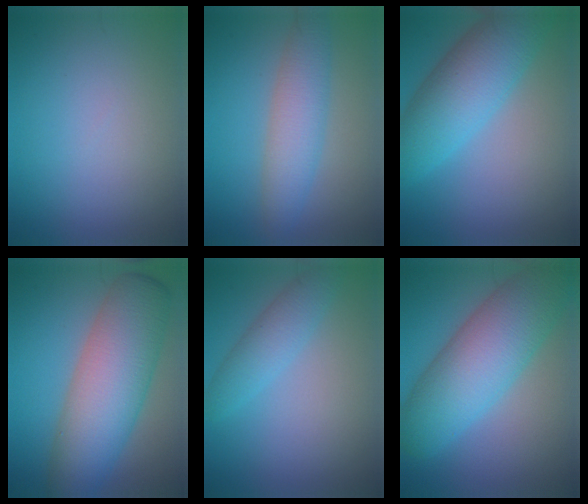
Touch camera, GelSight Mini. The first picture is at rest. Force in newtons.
{"total": 4.6, "press": 4.6, "slide": 0.3}
{"total": 8.1, "press": 8.0, "slide": 0.4}
{"total": 10.1, "press": 10.1, "slide": 0.2}
{"total": 3.0, "press": 3.0, "slide": 0.1}
{"total": 10.0, "press": 10.0, "slide": 0.3}